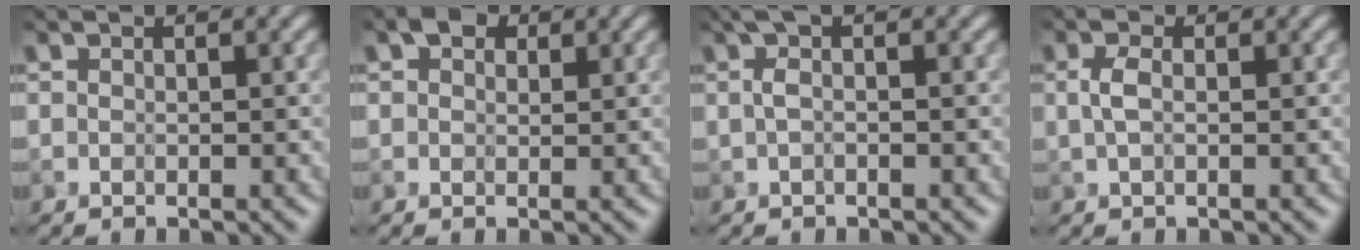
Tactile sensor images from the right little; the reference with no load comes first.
{"total": 1.9, "force": [1.1, 1.2, 1.0], "torque": [-0.016, 0.002, 0.016]}
{"total": 2.5, "force": [0.9, 0.9, 2.1], "torque": [-0.041, 0.009, 0.001]}
{"total": 1.8, "force": [0.1, 1.0, 1.5], "torque": [-0.038, 0.003, 0.000]}